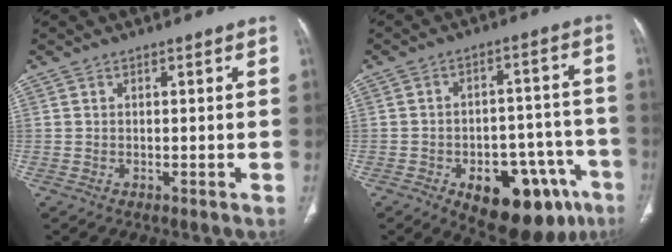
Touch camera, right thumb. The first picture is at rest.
{"total": 18.9, "force": [-9.3, 10.0, 13.1], "torque": [-0.122, 0.055, -0.112]}